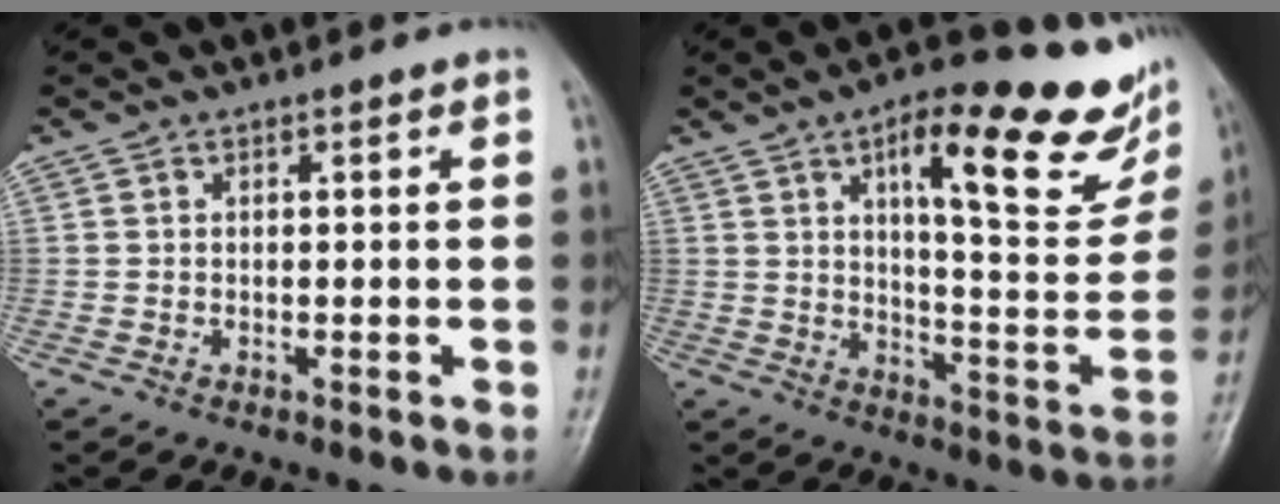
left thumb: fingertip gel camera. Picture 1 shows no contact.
{"total": 24.0, "force": [12.3, 7.2, 19.2], "torque": [-0.221, -0.035, 0.177]}